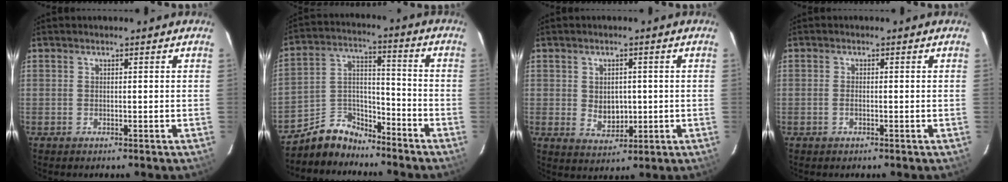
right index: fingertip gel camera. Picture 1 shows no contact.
{"total": 9.1, "force": [-7.6, 4.6, 1.9], "torque": [-0.049, 0.043, -0.140]}
{"total": 5.2, "force": [-0.1, 4.1, 3.3], "torque": [-0.056, -0.005, 0.011]}
{"total": 0.9, "force": [-0.3, 0.4, 0.7], "torque": [-0.016, 0.001, -0.007]}